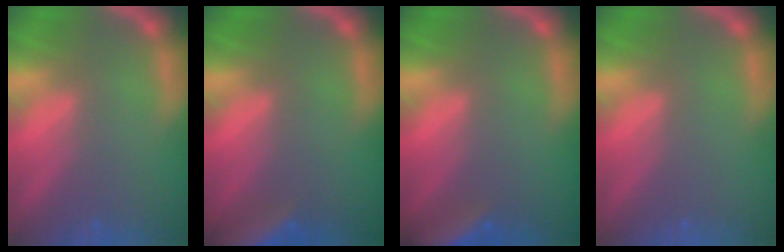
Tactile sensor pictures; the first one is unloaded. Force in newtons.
{"total": 7.5}
{"total": 6.5}
{"total": 0.0}